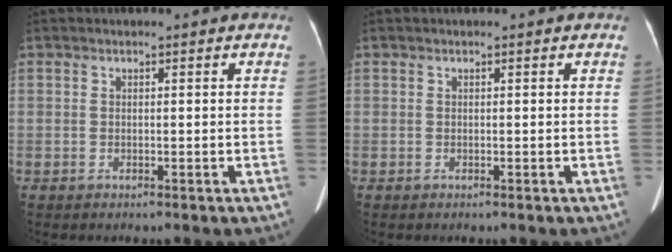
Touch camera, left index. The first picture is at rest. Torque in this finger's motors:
{"motor_torque": [-0.04, -0.30, -0.02, -0.01]}